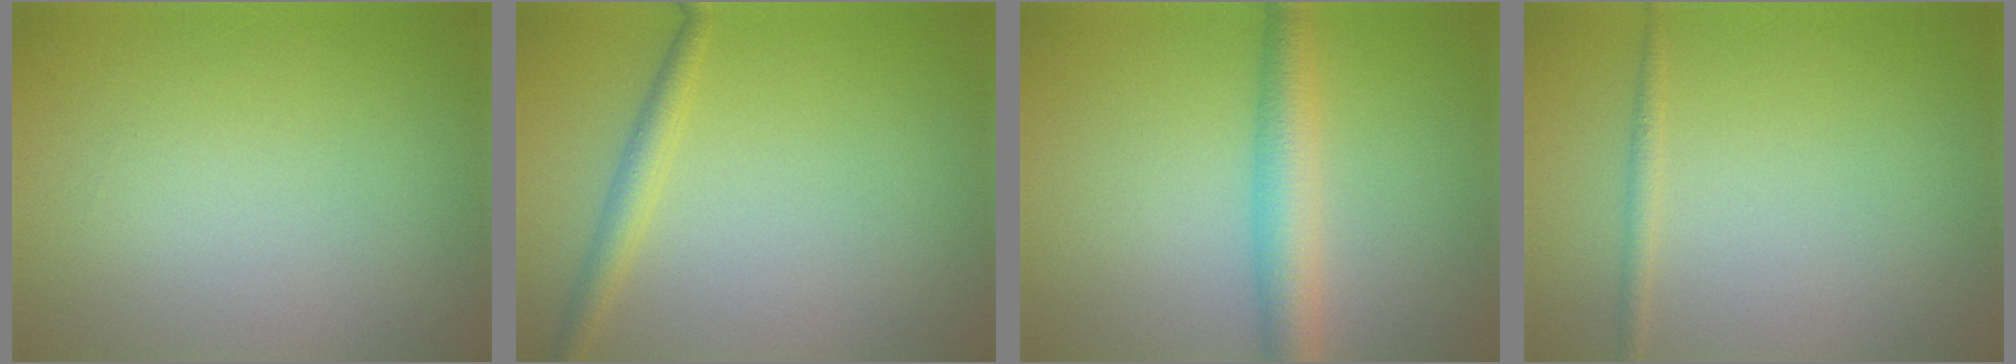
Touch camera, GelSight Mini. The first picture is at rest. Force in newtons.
{"total": 2.1, "press": 2.1, "slide": 0.1}
{"total": 4.3, "press": 4.3, "slide": 0.0}
{"total": 1.1, "press": 1.1, "slide": 0.1}